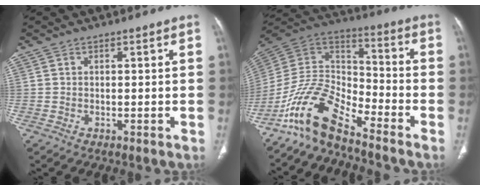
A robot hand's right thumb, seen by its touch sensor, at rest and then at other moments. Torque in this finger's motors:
{"motor_torque": [0.54, 0.61, 1.41, -1.36, 0.34]}